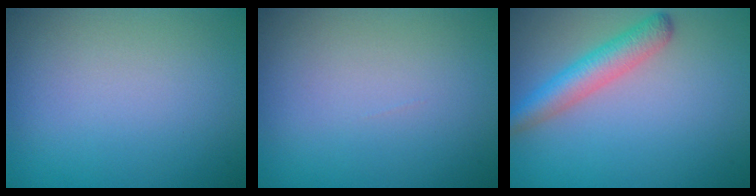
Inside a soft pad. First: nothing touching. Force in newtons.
{"total": 0.0}
{"total": 3.7, "press": 3.7, "slide": 0.2}